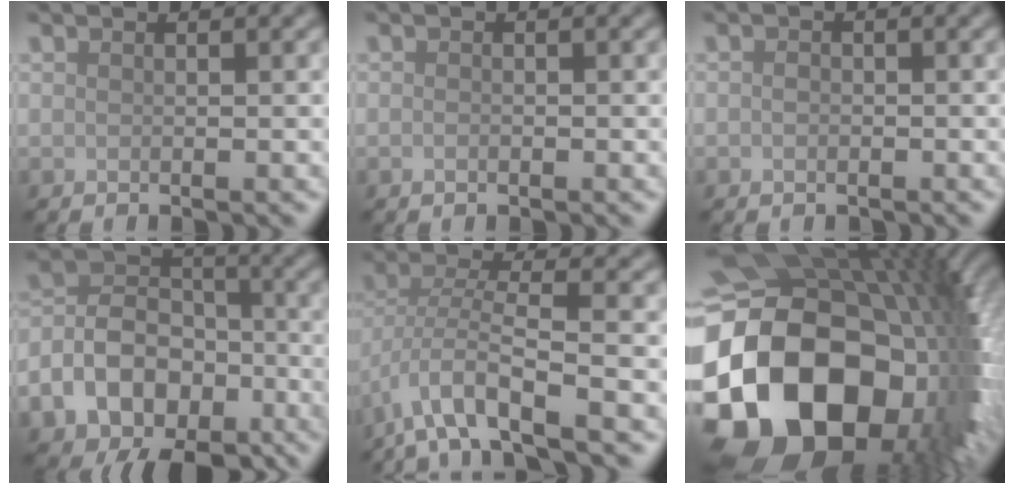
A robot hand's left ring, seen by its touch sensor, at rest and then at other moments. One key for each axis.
{"total": 0.5, "fx": -0.2, "fy": 0.3, "fz": 0.4, "tx": -0.005, "ty": -0.002, "tz": -0.004}
{"total": 0.9, "fx": -0.2, "fy": 0.8, "fz": 0.4, "tx": -0.003, "ty": -0.004, "tz": -0.005}
{"total": 9.4, "fx": -4.2, "fy": 6.5, "fz": 5.3, "tx": -0.094, "ty": 0.004, "tz": -0.089}
{"total": 5.8, "fx": -3.4, "fy": 1.4, "fz": 4.5, "tx": -0.082, "ty": 0.002, "tz": -0.070}
{"total": 21.8, "fx": -5.0, "fy": 15.6, "fz": 14.3, "tx": -0.273, "ty": -0.027, "tz": -0.083}